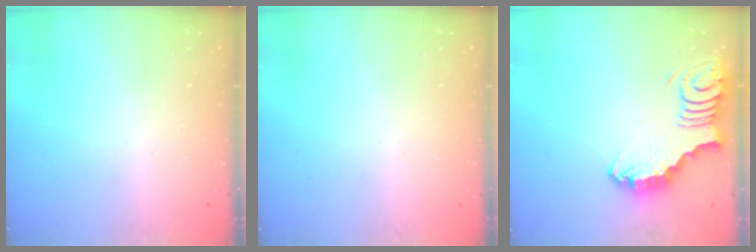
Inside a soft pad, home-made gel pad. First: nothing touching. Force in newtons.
{"total": 0.0}
{"total": 3.6, "press": 3.5, "slide": 0.6}